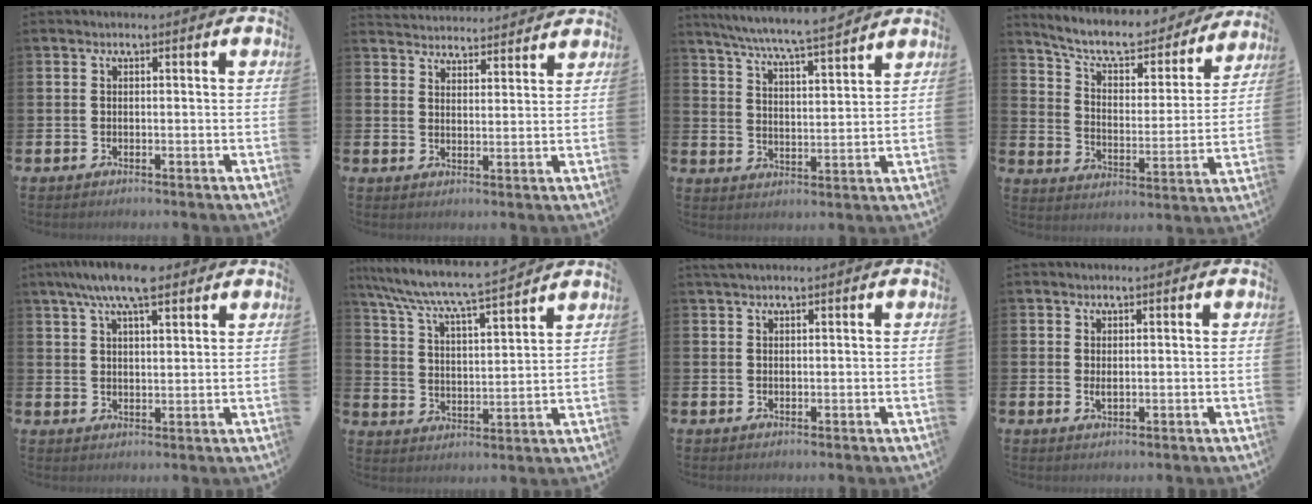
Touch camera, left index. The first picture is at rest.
{"total": 4.1, "force": [4.1, 0.4, -0.4], "torque": [-0.004, -0.030, 0.073]}
{"total": 7.2, "force": [6.8, -0.3, 2.3], "torque": [-0.071, -0.046, 0.118]}
{"total": 8.6, "force": [7.6, 2.5, 3.1], "torque": [-0.085, -0.052, 0.127]}
{"total": 8.1, "force": [6.5, 2.2, 4.2], "torque": [-0.079, -0.021, 0.115]}
{"total": 7.8, "force": [7.3, 0.2, 2.7], "torque": [-0.087, -0.053, 0.124]}
{"total": 1.2, "force": [1.1, 0.0, 0.5], "torque": [-0.010, 0.001, 0.020]}
{"total": 1.0, "force": [0.6, 0.3, 0.8], "torque": [-0.007, -0.003, 0.007]}